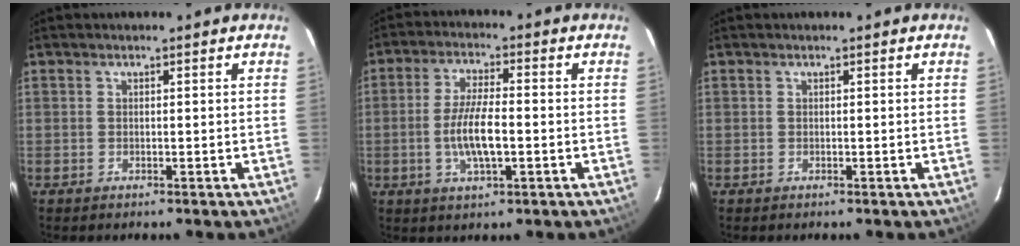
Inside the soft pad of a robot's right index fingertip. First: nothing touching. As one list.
[{"total": 7.9, "force": [-1.6, 2.3, 7.4], "torque": [-0.147, -0.003, -0.030]}, {"total": 0.0}]